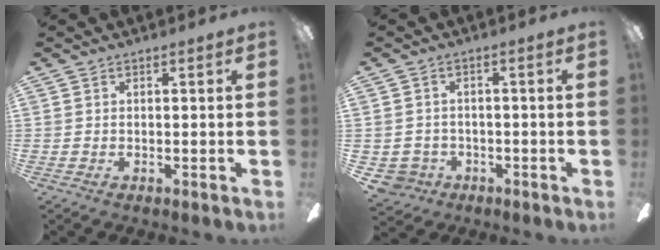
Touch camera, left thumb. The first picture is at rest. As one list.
[{"total": 3.8, "force": [-1.6, 3.4, 0.6], "torque": [-0.036, 0.003, -0.035]}]